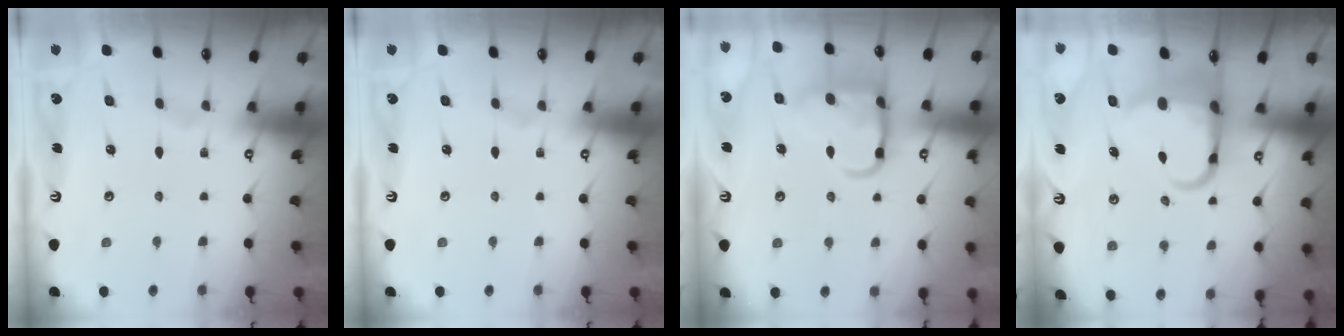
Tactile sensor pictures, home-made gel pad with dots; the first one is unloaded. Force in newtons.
{"total": 0.0}
{"total": 14.3, "press": 14.2, "slide": 1.4}
{"total": 8.7, "press": 8.5, "slide": 1.8}